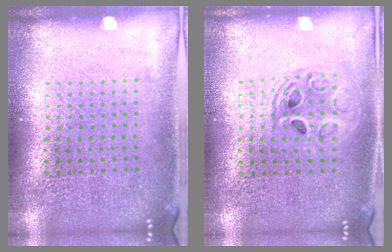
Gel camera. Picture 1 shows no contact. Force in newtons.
{"total": 1.6, "press": 1.4, "slide": 0.7}